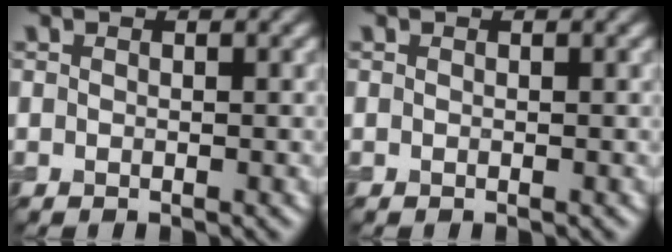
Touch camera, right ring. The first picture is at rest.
{"total": 0.0}